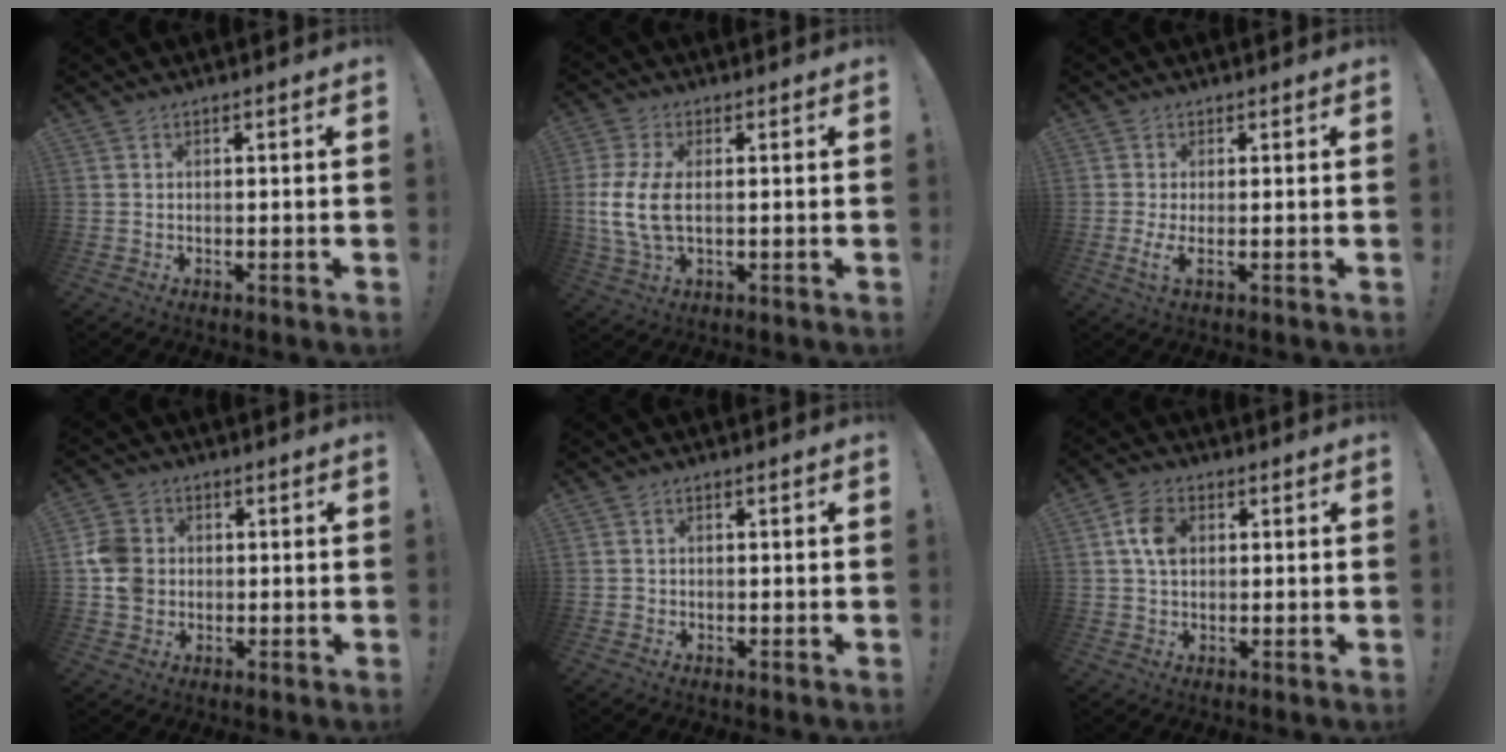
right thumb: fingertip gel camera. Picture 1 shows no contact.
{"total": 9.9, "force": [0.1, 5.0, 8.5], "torque": [-0.173, -0.012, 0.007]}
{"total": 3.2, "force": [0.3, 0.4, 3.1], "torque": [-0.044, -0.023, 0.005]}
{"total": 9.2, "force": [-0.1, 8.3, 4.0], "torque": [-0.066, 0.013, 0.001]}
{"total": 1.1, "force": [-0.5, 0.9, 0.3], "torque": [-0.006, 0.003, -0.009]}
{"total": 7.7, "force": [1.3, 5.5, 5.3], "torque": [-0.086, 0.008, 0.026]}